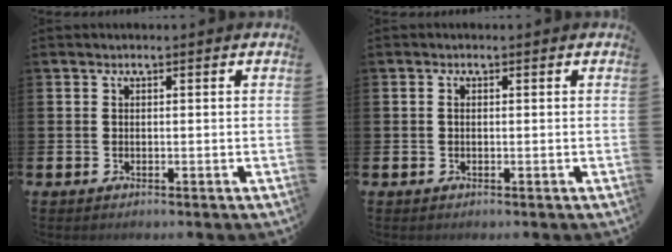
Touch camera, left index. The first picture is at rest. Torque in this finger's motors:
{"motor_torque": [0.09, 0.20, 0.08, 0.01]}